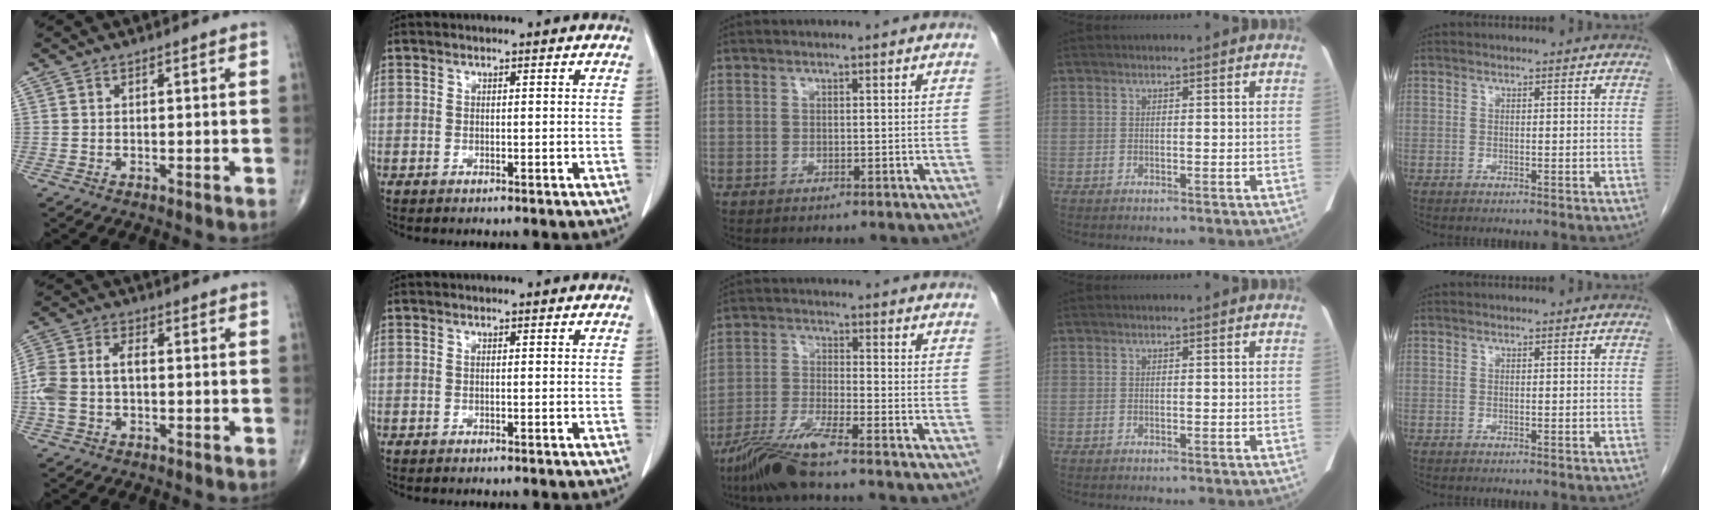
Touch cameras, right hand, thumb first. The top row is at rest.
{"thumb": {"total": 8.9, "force": [-1.0, 5.3, 7.1], "torque": [-0.173, 0.027, -0.022]}, "middle": {"total": 7.4, "force": [-5.9, -0.5, 4.5], "torque": [-0.097, -0.028, -0.116]}}